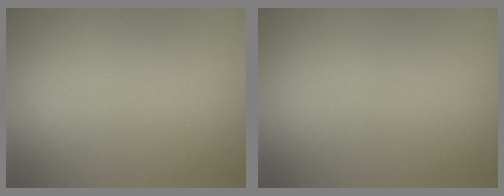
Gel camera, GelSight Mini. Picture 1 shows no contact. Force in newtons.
{"total": 0.0}